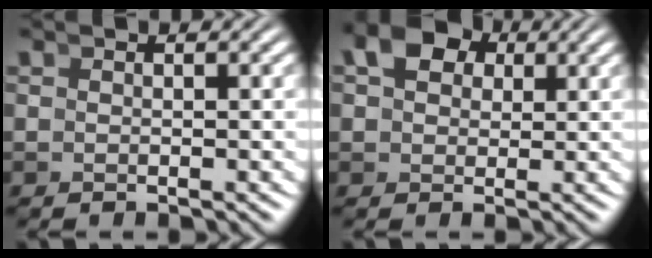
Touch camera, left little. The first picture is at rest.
{"total": 6.8, "force": [2.8, 5.1, 3.4], "torque": [-0.052, 0.013, 0.037]}